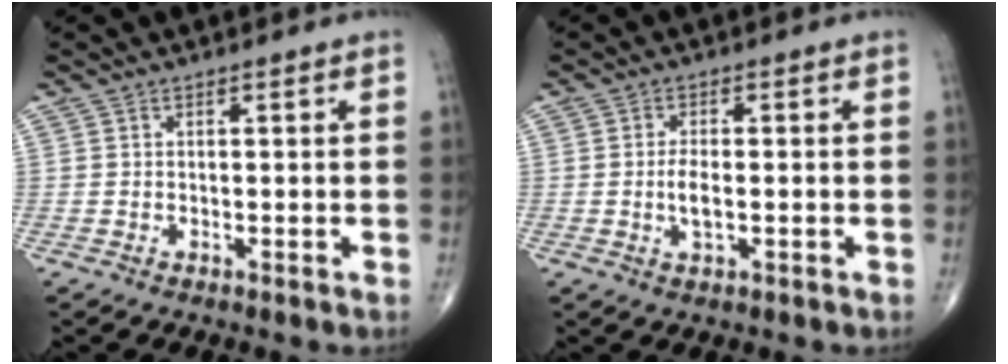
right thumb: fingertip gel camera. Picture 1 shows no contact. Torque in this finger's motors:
{"motor_torque": [-0.45, 0.29, 0.25, 0.21, 0.11]}